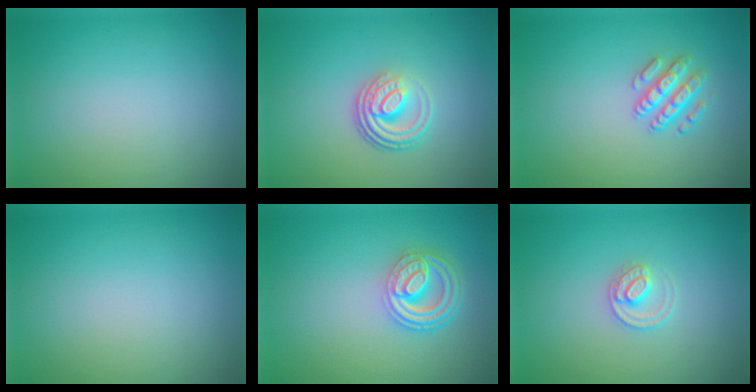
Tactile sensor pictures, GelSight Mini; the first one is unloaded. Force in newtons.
{"total": 4.1, "press": 2.7, "slide": 3.0}
{"total": 2.6, "press": 2.6, "slide": 0.5}
{"total": 0.0}
{"total": 4.6, "press": 3.5, "slide": 3.0}
{"total": 2.1, "press": 2.1, "slide": 0.2}